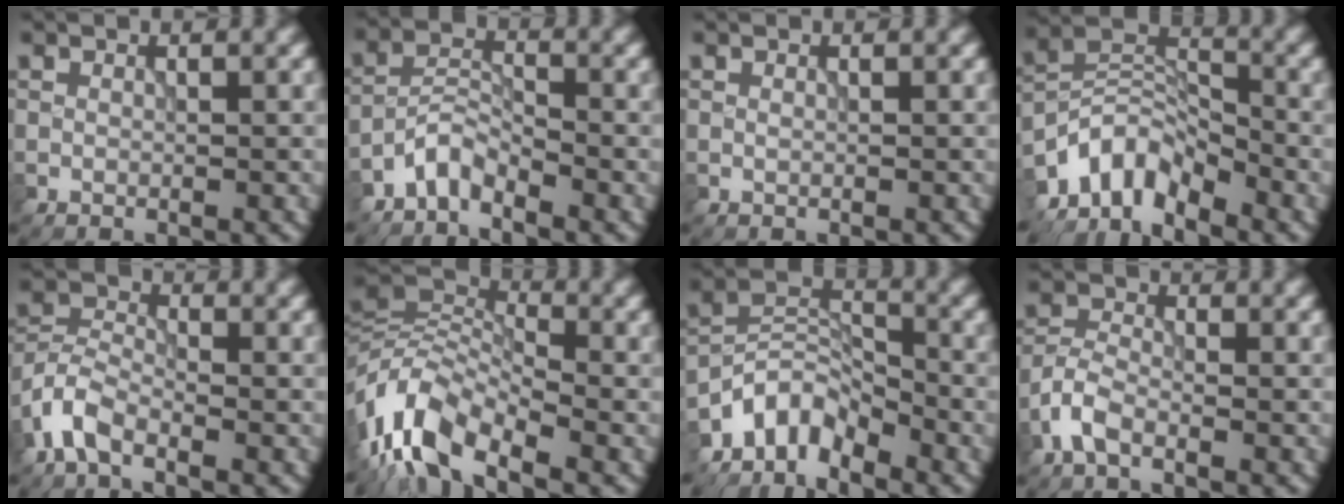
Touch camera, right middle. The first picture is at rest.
{"total": 2.8, "force": [-2.5, 0.8, 1.1], "torque": [-0.019, 0.011, -0.058]}
{"total": 0.0}
{"total": 6.0, "force": [-4.9, 2.6, 2.4], "torque": [-0.030, 0.000, -0.108]}
{"total": 3.8, "force": [-2.6, 1.7, 2.1], "torque": [-0.044, 0.003, -0.067]}
{"total": 9.1, "force": [-4.5, 4.0, 6.9], "torque": [-0.125, 0.013, -0.105]}
{"total": 4.6, "force": [-3.9, 2.0, 1.5], "torque": [-0.015, 0.007, -0.088]}
{"total": 2.9, "force": [-1.8, 1.3, 1.8], "torque": [-0.041, 0.006, -0.050]}